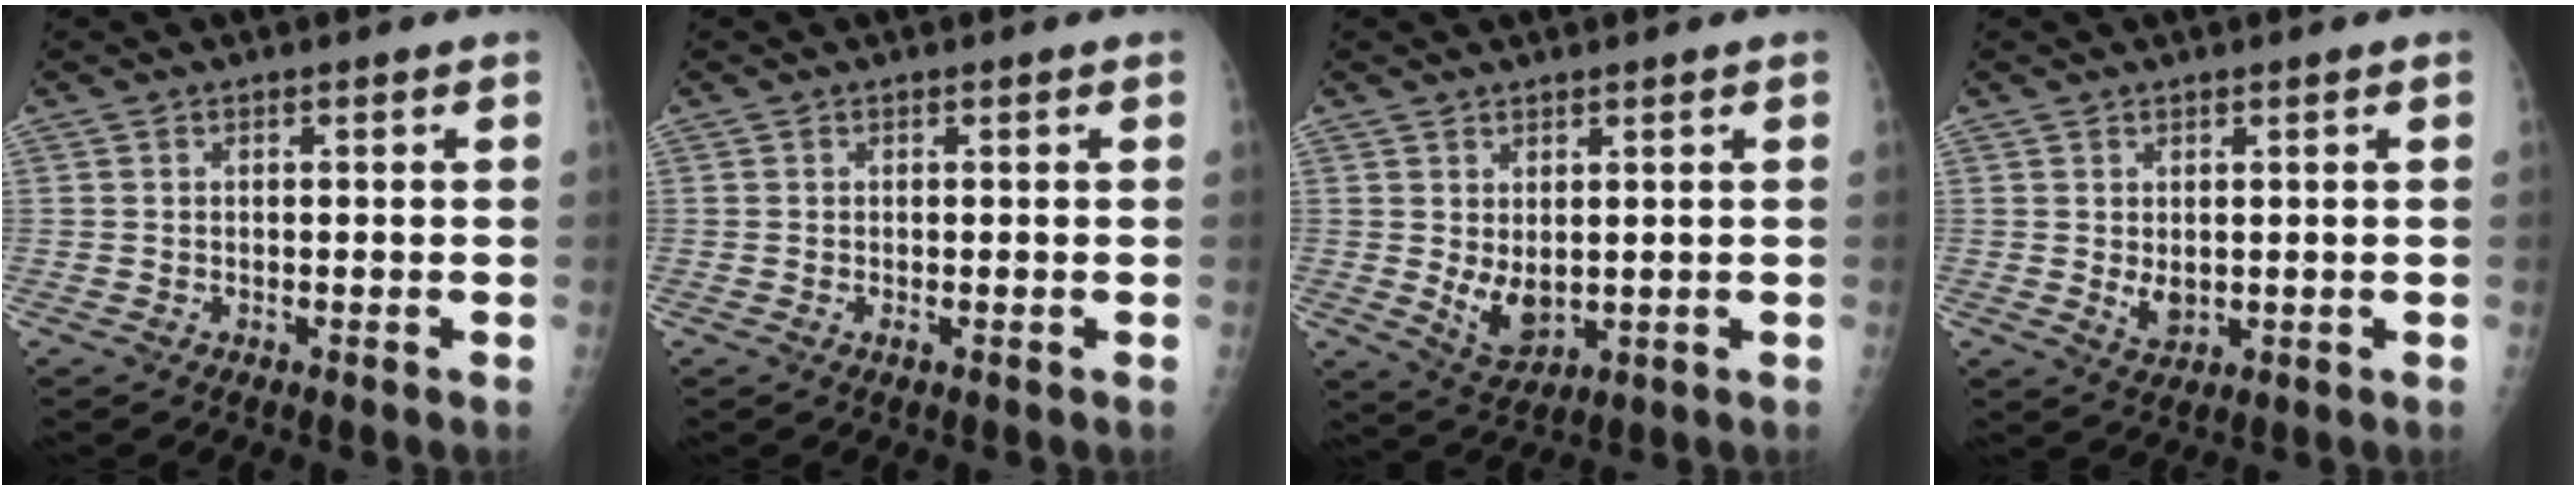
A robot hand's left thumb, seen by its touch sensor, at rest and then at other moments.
{"total": 0.7, "force": [0.0, 0.0, 0.7], "torque": [-0.015, 0.004, 0.003]}
{"total": 5.6, "force": [0.6, 3.0, 4.7], "torque": [-0.073, -0.014, 0.028]}
{"total": 3.1, "force": [0.4, 1.7, 2.5], "torque": [-0.036, -0.009, 0.017]}